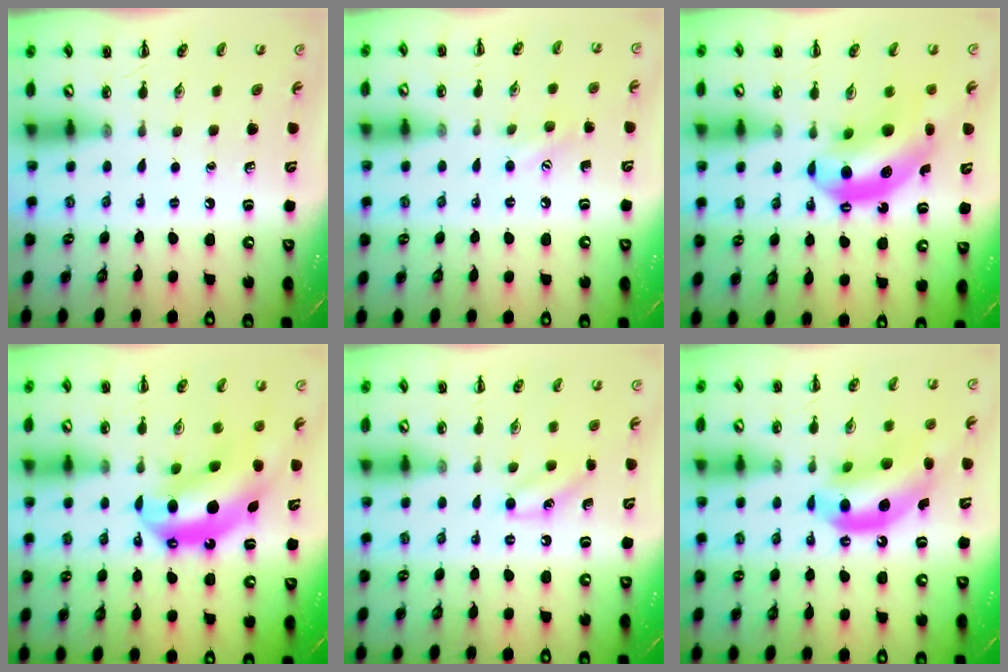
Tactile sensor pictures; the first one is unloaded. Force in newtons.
{"total": 7.1, "press": 6.9, "slide": 1.5}
{"total": 12.6, "press": 12.1, "slide": 3.4}
{"total": 12.3, "press": 11.9, "slide": 2.8}
{"total": 6.6, "press": 6.4, "slide": 1.6}
{"total": 13.6, "press": 13.1, "slide": 3.7}